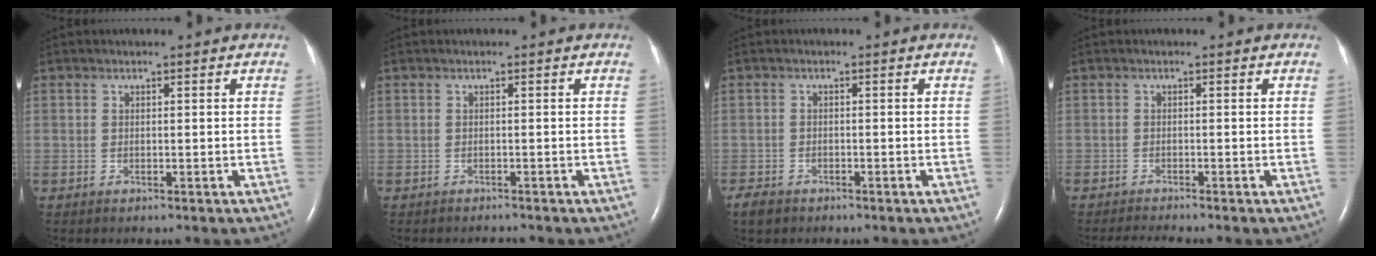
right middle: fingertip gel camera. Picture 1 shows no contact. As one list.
[{"total": 0.8, "force": [-0.8, 0.0, 0.0], "torque": [-0.005, -0.004, -0.010]}, {"total": 2.9, "force": [-2.3, 1.5, 1.0], "torque": [-0.020, -0.003, -0.035]}, {"total": 3.3, "force": [-2.9, -0.6, 1.2], "torque": [-0.021, -0.011, -0.047]}]